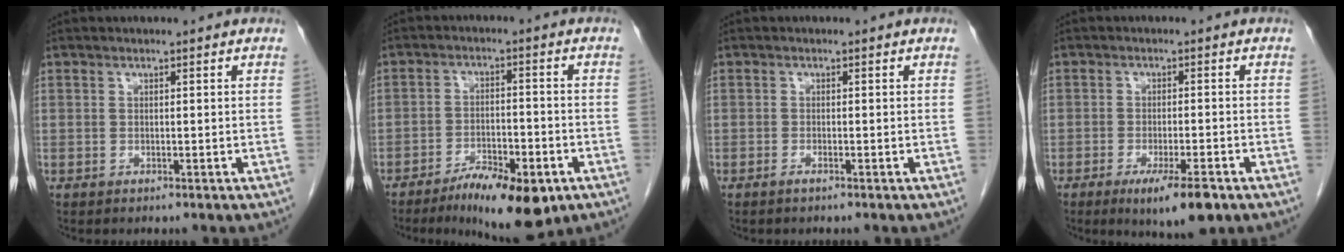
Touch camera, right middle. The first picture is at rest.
{"total": 10.8, "force": [-6.7, 3.0, 8.0], "torque": [-0.120, -0.010, -0.100]}
{"total": 0.8, "force": [-0.6, 0.0, 0.5], "torque": [-0.012, -0.001, -0.013]}
{"total": 7.2, "force": [-4.2, 1.1, 5.7], "torque": [-0.088, -0.014, -0.061]}